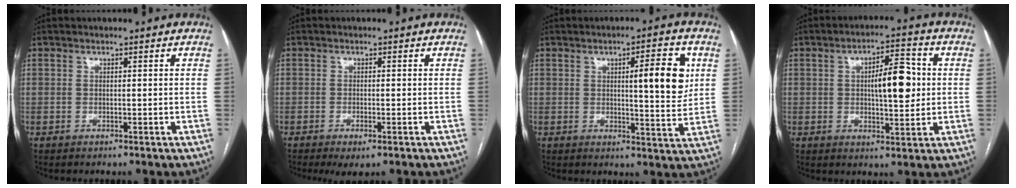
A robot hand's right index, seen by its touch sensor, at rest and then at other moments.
{"total": 3.0, "force": [-1.7, 0.8, 2.3], "torque": [-0.034, -0.005, -0.023]}
{"total": 8.9, "force": [2.3, 1.6, 8.5], "torque": [-0.114, 0.000, 0.030]}
{"total": 8.7, "force": [0.8, 2.7, 8.2], "torque": [-0.128, 0.014, 0.015]}